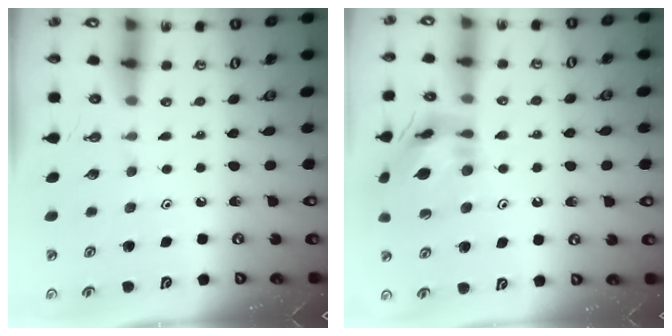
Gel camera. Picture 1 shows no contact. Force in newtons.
{"total": 14.2, "press": 14.1, "slide": 1.3}